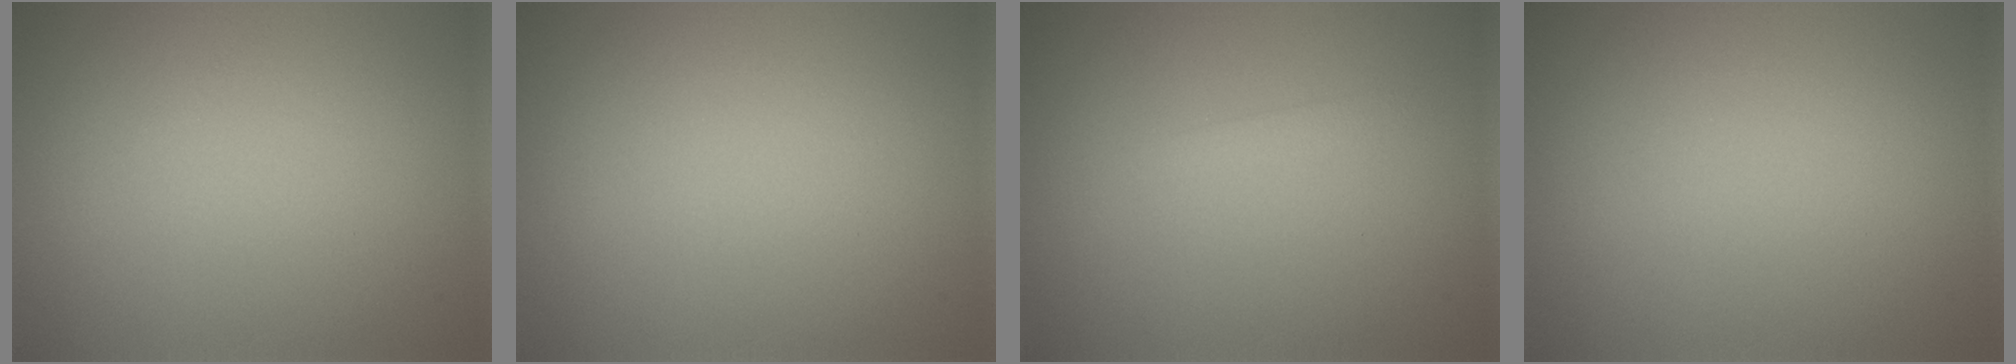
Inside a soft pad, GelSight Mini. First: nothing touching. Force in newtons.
{"total": 0.0}
{"total": 0.9, "press": 0.9, "slide": 0.0}
{"total": 0.0}